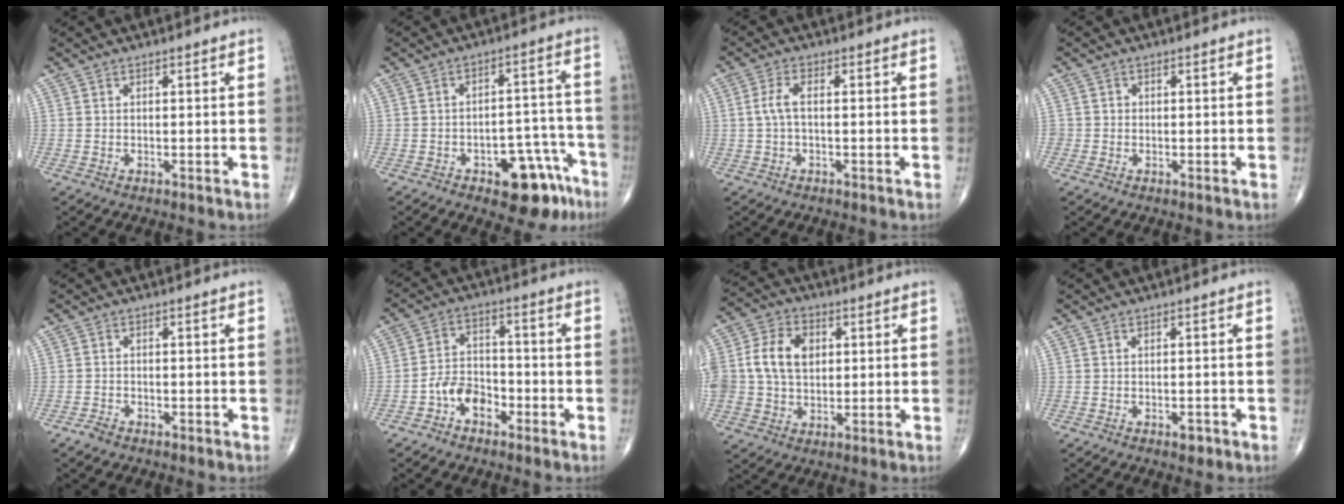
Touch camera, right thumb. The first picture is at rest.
{"total": 12.1, "force": [-6.7, 5.8, 8.2], "torque": [-0.068, 0.054, -0.082]}
{"total": 3.3, "force": [0.0, 1.3, 3.1], "torque": [-0.075, 0.008, -0.003]}
{"total": 1.2, "force": [-0.2, 1.1, 0.0], "torque": [0.008, 0.006, -0.006]}
{"total": 1.7, "force": [-1.4, 0.8, 0.7], "torque": [-0.020, 0.005, -0.025]}
{"total": 7.1, "force": [-3.5, 4.8, 3.9], "torque": [-0.050, 0.035, -0.070]}
{"total": 12.1, "force": [1.6, 9.0, 7.9], "torque": [-0.138, 0.014, 0.029]}
{"total": 1.6, "force": [-0.9, 0.8, 1.1], "torque": [-0.015, 0.001, -0.013]}